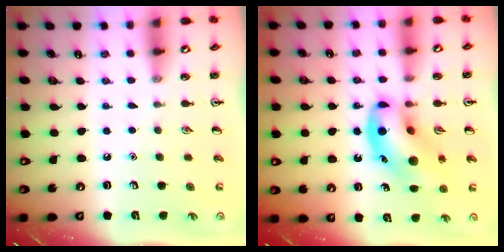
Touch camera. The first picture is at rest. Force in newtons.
{"total": 14.9, "press": 14.4, "slide": 3.8}